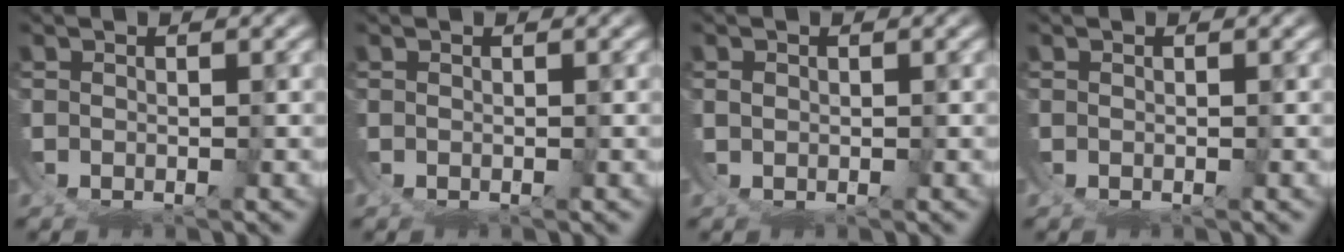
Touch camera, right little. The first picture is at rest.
{"total": 0.0}
{"total": 1.2, "force": [0.5, -1.1, 0.0], "torque": [0.004, -0.002, 0.018]}
{"total": 0.0}